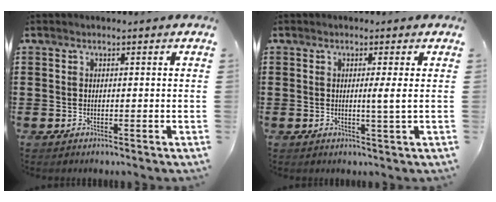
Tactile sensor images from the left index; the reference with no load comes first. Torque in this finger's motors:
{"motor_torque": [0.21, 0.13, 0.04, 0.03]}